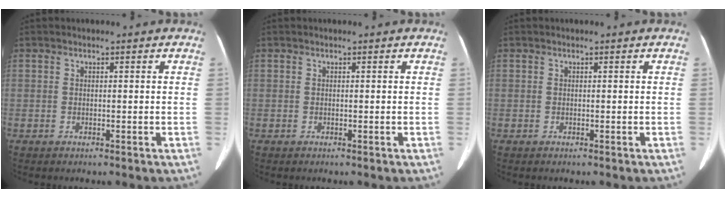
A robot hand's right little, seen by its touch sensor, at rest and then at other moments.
{"total": 0.0}
{"total": 0.0}